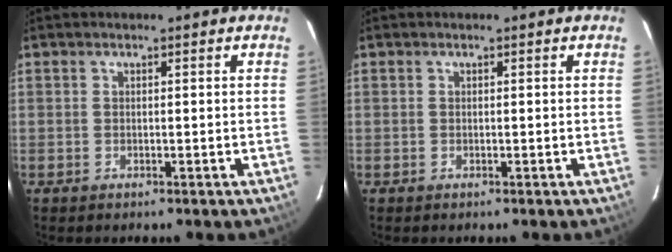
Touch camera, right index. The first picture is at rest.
{"total": 0.0}